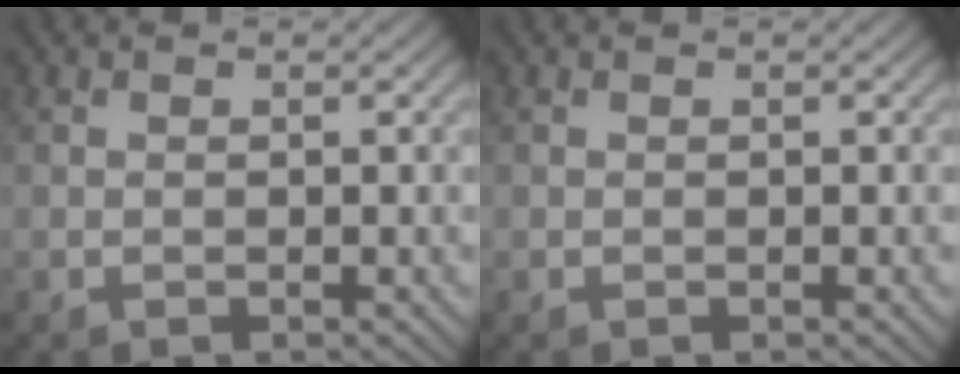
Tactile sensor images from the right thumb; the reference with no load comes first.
{"total": 0.0}